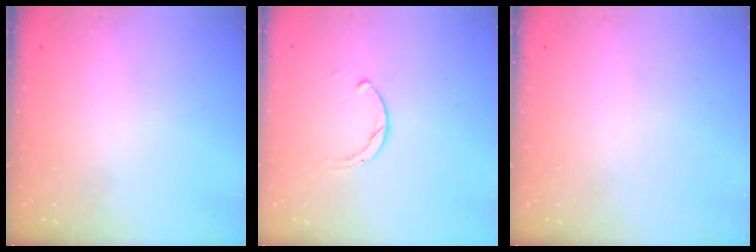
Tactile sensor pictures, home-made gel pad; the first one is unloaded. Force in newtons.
{"total": 1.8, "press": 1.8, "slide": 0.2}
{"total": 0.0}